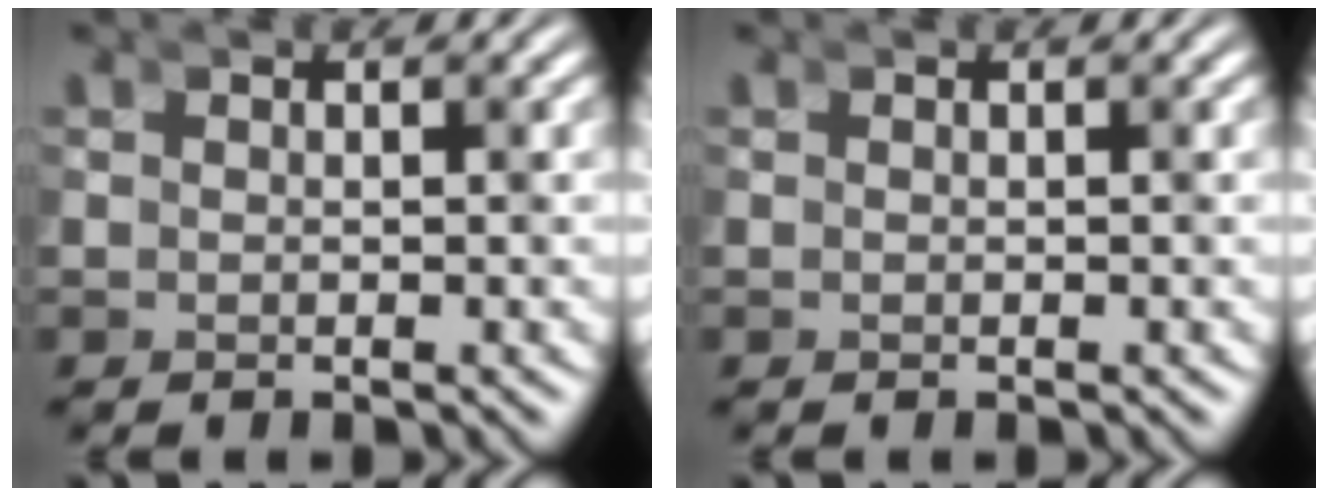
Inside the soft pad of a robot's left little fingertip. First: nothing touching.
{"total": 0.0}